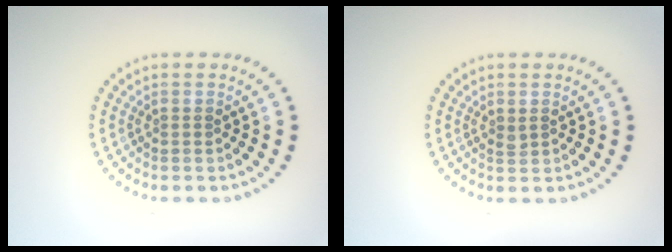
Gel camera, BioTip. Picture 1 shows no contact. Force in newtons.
{"total": 0.5, "press": 0.5, "slide": 0.3}